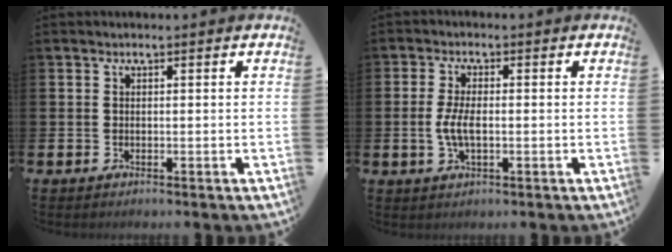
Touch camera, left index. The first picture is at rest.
{"total": 4.0, "force": [-0.4, 1.7, 3.6], "torque": [-0.071, -0.004, -0.015]}